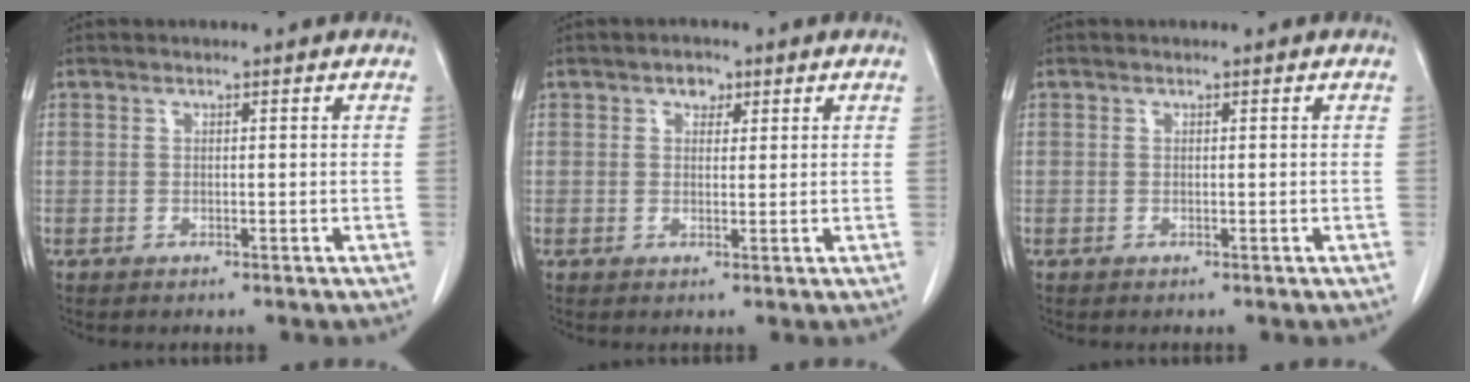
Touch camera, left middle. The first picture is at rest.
{"total": 2.1, "force": [1.2, 1.4, 1.0], "torque": [-0.016, 0.003, 0.017]}
{"total": 0.0}